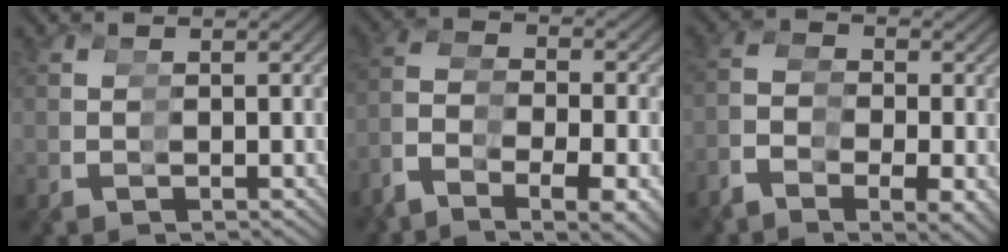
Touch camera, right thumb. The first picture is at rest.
{"total": 7.5, "force": [-0.6, 6.2, 4.1], "torque": [-0.113, -0.001, -0.003]}
{"total": 4.3, "force": [-0.7, 3.1, 2.9], "torque": [-0.061, 0.003, -0.004]}